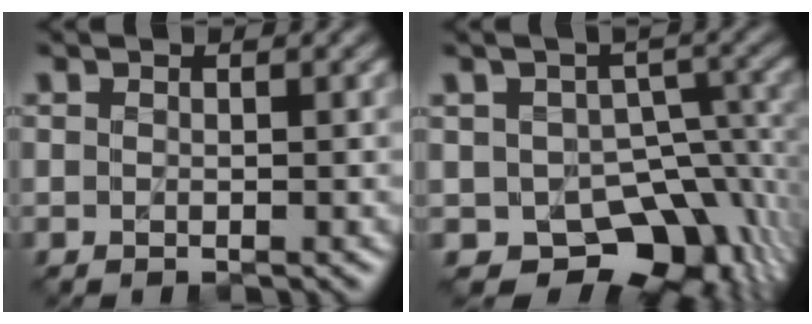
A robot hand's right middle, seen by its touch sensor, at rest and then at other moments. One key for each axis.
{"total": 8.2, "fx": -3.8, "fy": 5.2, "fz": 5.1, "tx": -0.056, "ty": -0.018, "tz": -0.054}